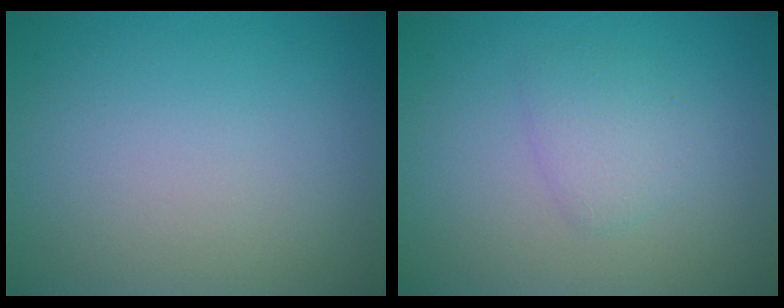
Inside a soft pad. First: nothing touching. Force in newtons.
{"total": 1.8, "press": 1.8, "slide": 0.1}